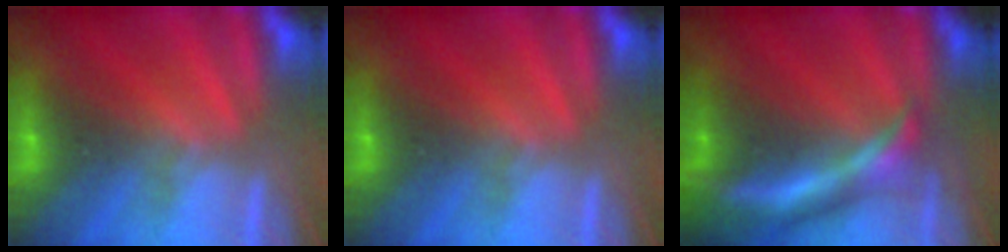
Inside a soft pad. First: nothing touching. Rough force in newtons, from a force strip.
{"total": 0.0}
{"total": 5.8}